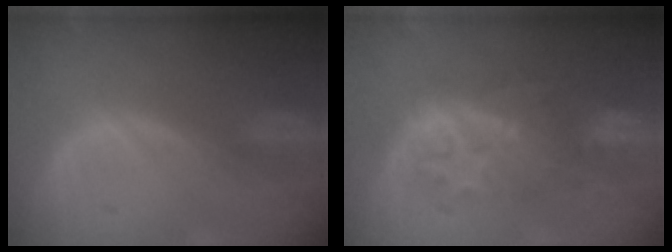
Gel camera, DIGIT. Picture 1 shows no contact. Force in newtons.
{"total": 8.1, "press": 8.1, "slide": 0.8}